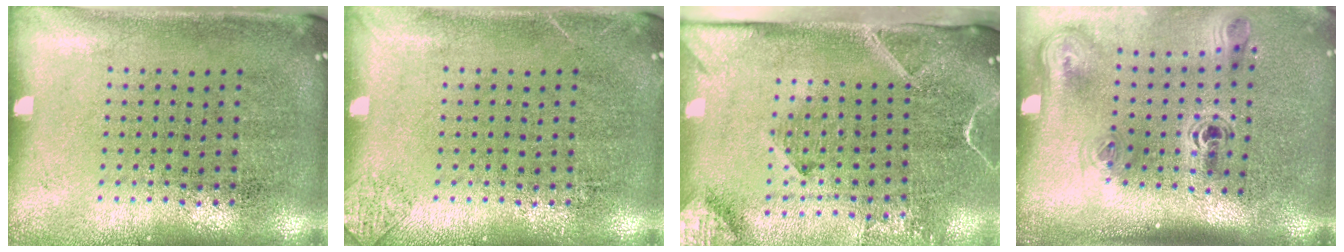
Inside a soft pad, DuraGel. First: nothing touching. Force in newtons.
{"total": 0.8, "press": 0.8, "slide": 0.1}
{"total": 3.0, "press": 2.1, "slide": 2.1}
{"total": 2.3, "press": 1.5, "slide": 1.8}